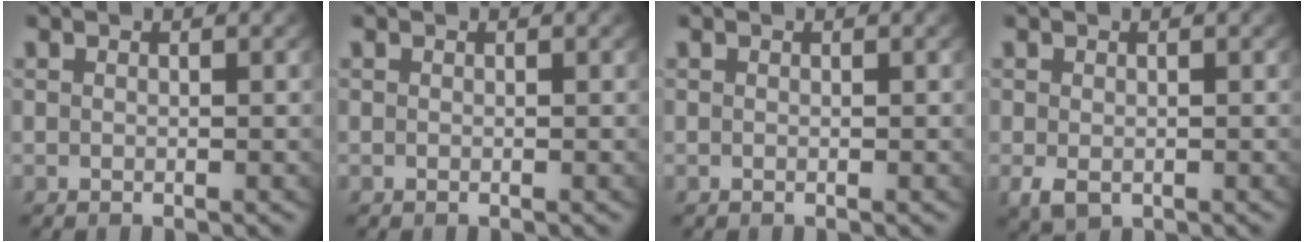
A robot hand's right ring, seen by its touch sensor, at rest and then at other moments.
{"total": 0.0}
{"total": 0.0}
{"total": 2.2, "force": [-0.9, 1.4, 1.4], "torque": [-0.040, -0.022, -0.001]}